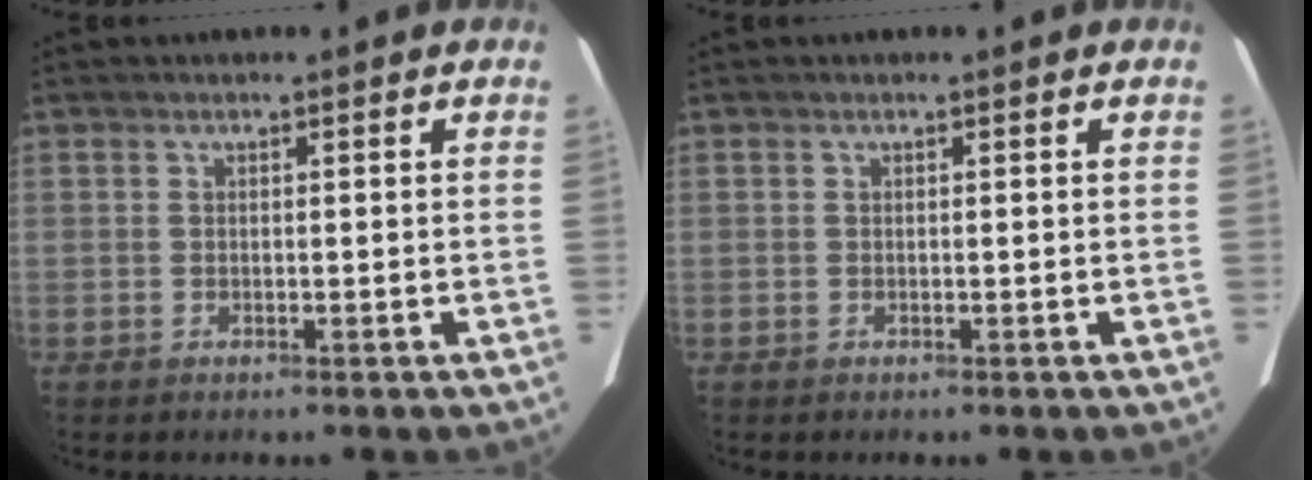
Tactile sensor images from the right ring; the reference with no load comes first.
{"total": 0.0}